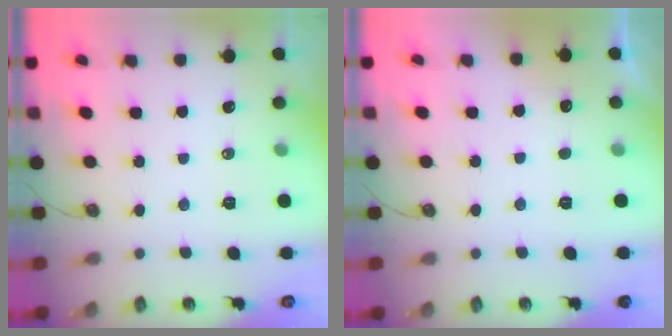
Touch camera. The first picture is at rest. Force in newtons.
{"total": 2.6, "press": 2.4, "slide": 1.0}